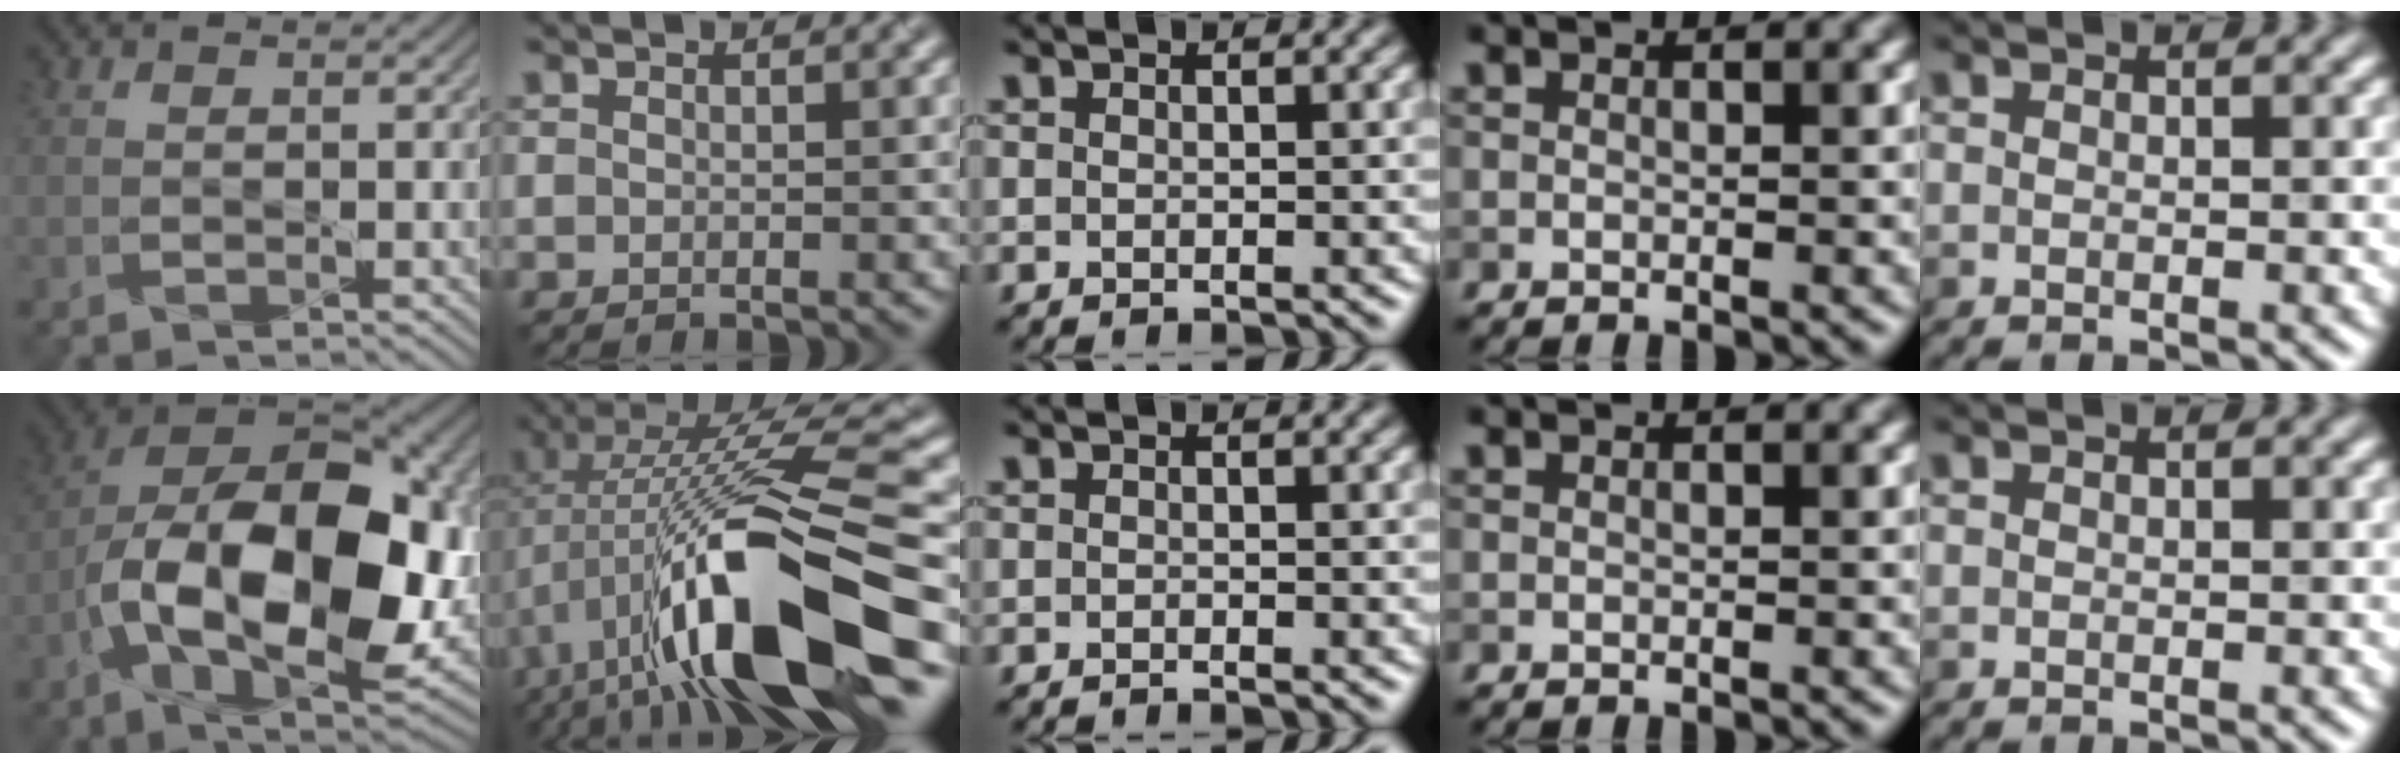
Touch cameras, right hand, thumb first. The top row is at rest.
{"thumb": {"total": 19.2, "force": [-4.1, 10.3, 15.7], "torque": [-0.283, -0.011, -0.068]}, "index": {"total": 14.8, "force": [-4.0, 3.7, 13.7], "torque": [-0.236, 0.012, -0.065]}, "middle": {"total": 0.6, "force": [-0.5, 0.0, 0.2], "torque": [0.000, -0.001, -0.010]}}